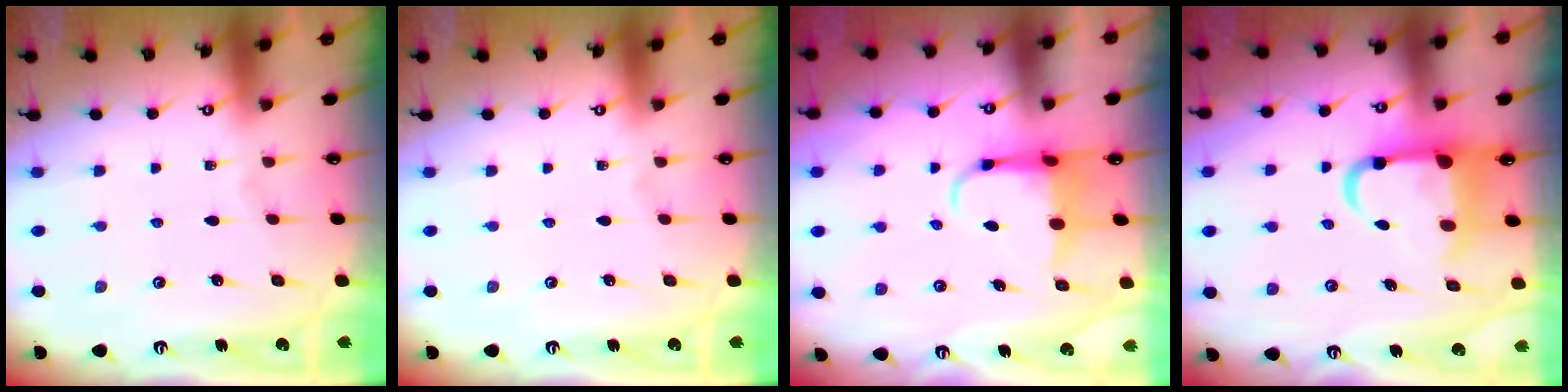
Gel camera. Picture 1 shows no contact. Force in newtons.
{"total": 0.0}
{"total": 5.8, "press": 5.7, "slide": 1.3}
{"total": 9.4, "press": 9.0, "slide": 2.8}